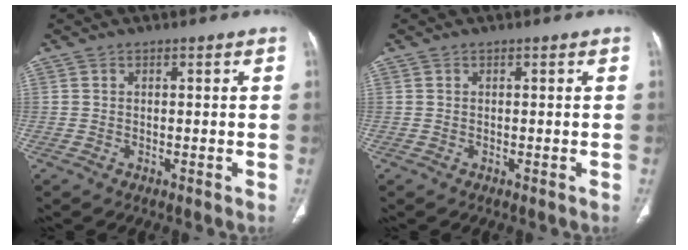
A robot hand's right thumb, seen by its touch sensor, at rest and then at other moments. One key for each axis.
{"total": 0.0}